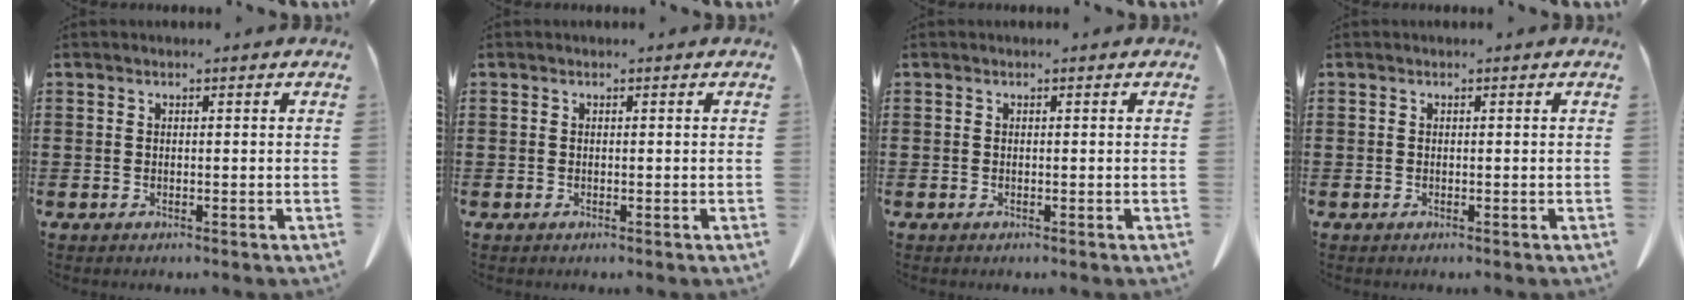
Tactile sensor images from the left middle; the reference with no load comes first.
{"total": 0.0}
{"total": 0.0}
{"total": 0.0}